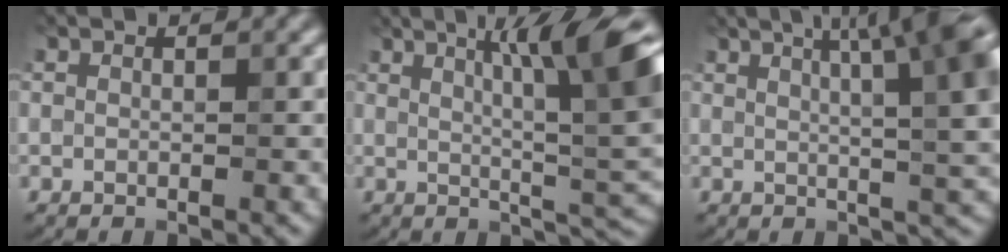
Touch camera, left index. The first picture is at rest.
{"total": 9.8, "force": [3.2, 1.5, 9.2], "torque": [-0.124, 0.011, 0.055]}
{"total": 12.1, "force": [4.7, 3.6, 10.5], "torque": [-0.101, 0.040, 0.052]}